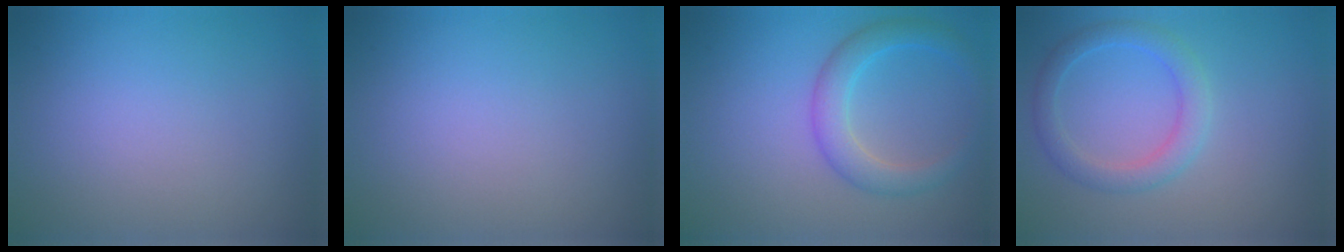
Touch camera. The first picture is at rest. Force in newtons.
{"total": 0.0}
{"total": 3.5, "press": 3.5, "slide": 0.2}
{"total": 2.7, "press": 2.7, "slide": 0.1}